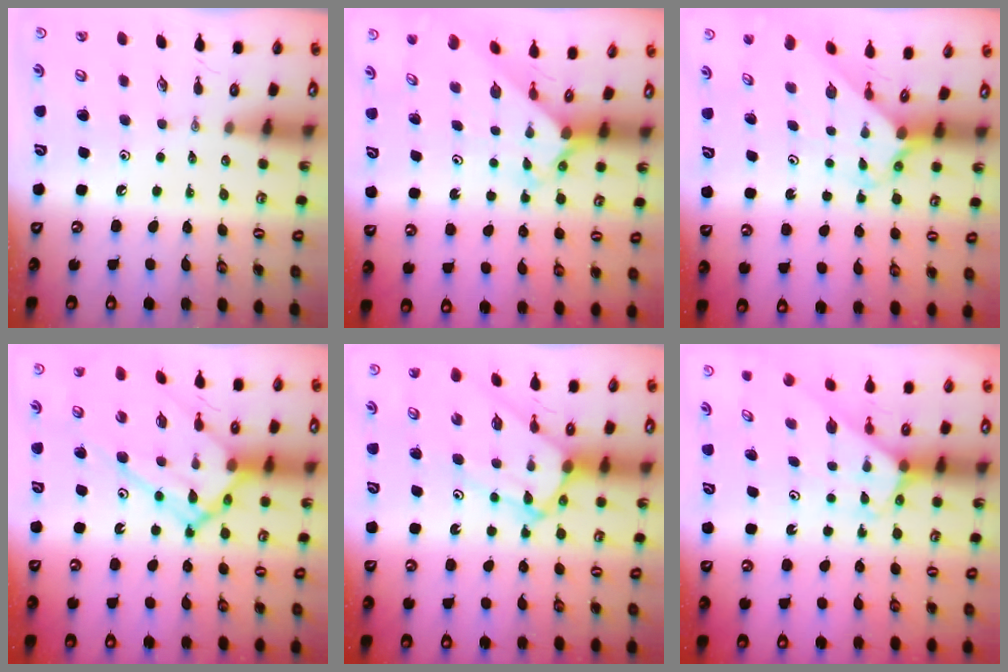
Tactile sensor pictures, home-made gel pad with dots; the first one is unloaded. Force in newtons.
{"total": 2.4, "press": 2.4, "slide": 0.2}
{"total": 2.4, "press": 2.4, "slide": 0.2}
{"total": 17.2, "press": 17.1, "slide": 1.6}
{"total": 8.5, "press": 8.4, "slide": 0.8}
{"total": 2.5, "press": 2.5, "slide": 0.2}